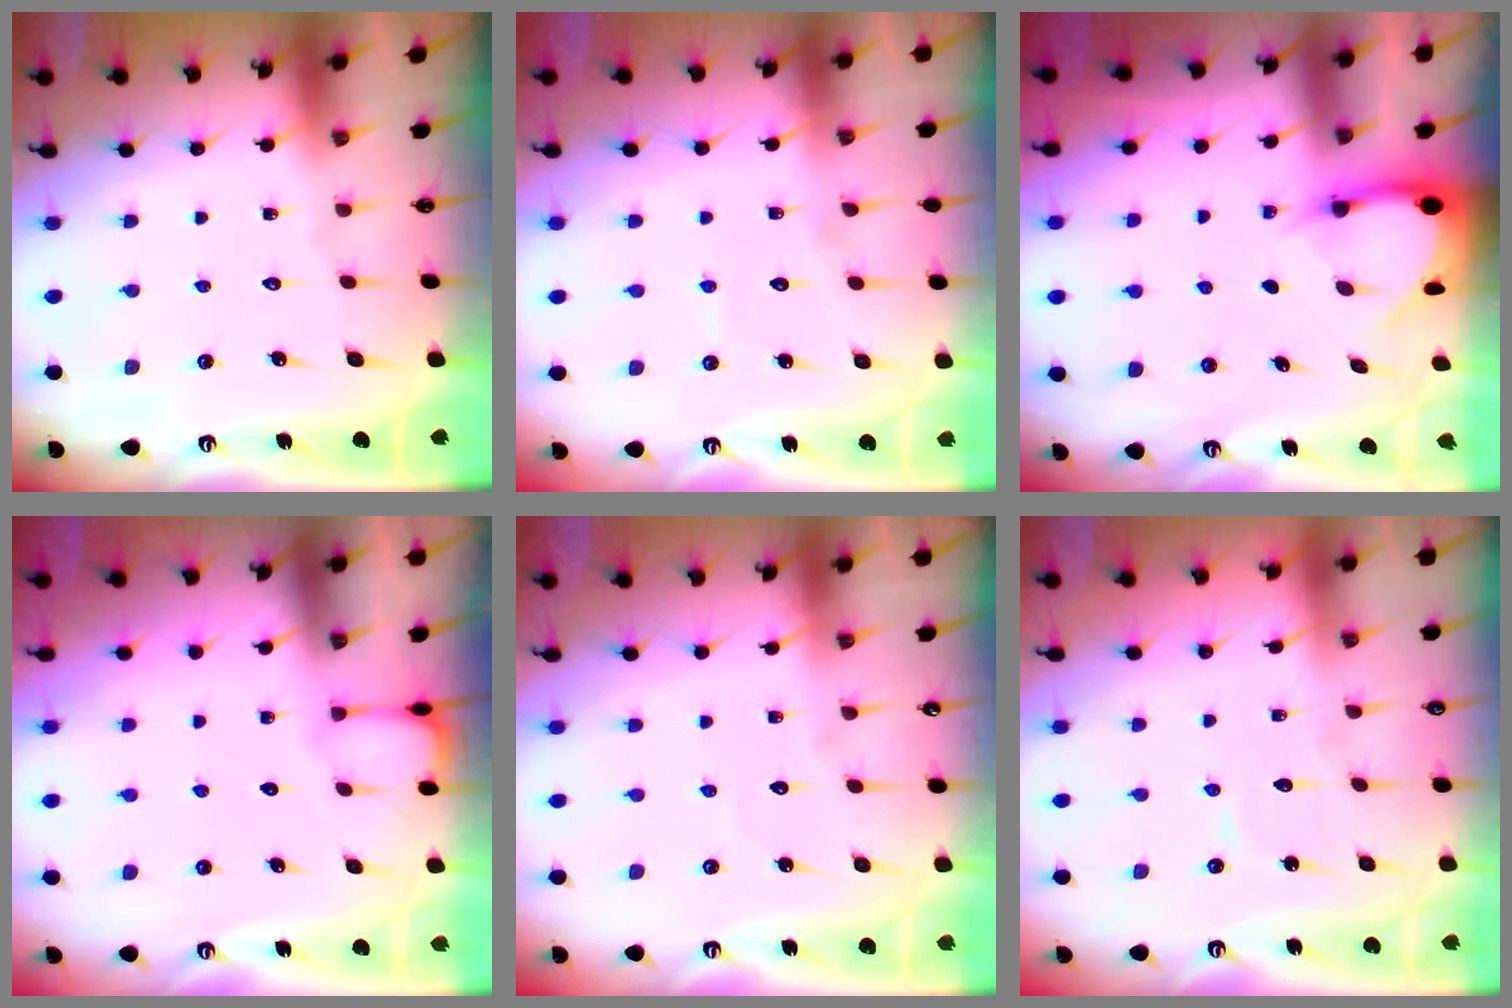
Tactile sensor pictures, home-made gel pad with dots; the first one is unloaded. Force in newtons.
{"total": 3.9, "press": 3.9, "slide": 0.3}
{"total": 3.3, "press": 3.3, "slide": 0.3}
{"total": 0.9, "press": 0.9, "slide": 0.0}
{"total": 2.9, "press": 2.9, "slide": 0.2}
{"total": 4.0, "press": 4.0, "slide": 0.2}